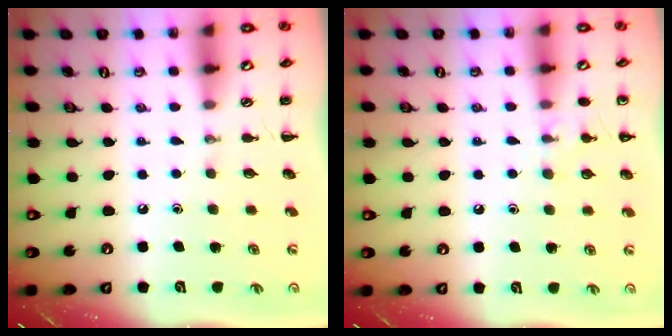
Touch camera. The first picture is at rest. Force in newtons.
{"total": 7.8, "press": 7.4, "slide": 2.3}